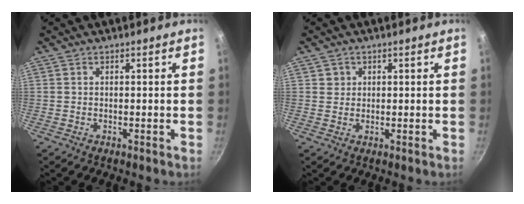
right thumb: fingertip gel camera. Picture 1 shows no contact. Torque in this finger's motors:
{"motor_torque": [0.00, 0.23, 0.28, 0.12, 0.03]}